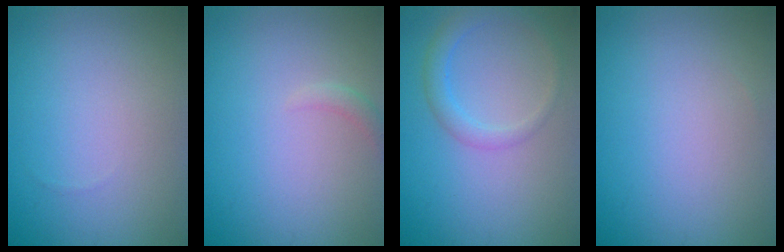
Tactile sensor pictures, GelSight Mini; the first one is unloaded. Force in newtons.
{"total": 1.0, "press": 0.9, "slide": 0.2}
{"total": 2.3, "press": 2.3, "slide": 0.1}
{"total": 0.0}